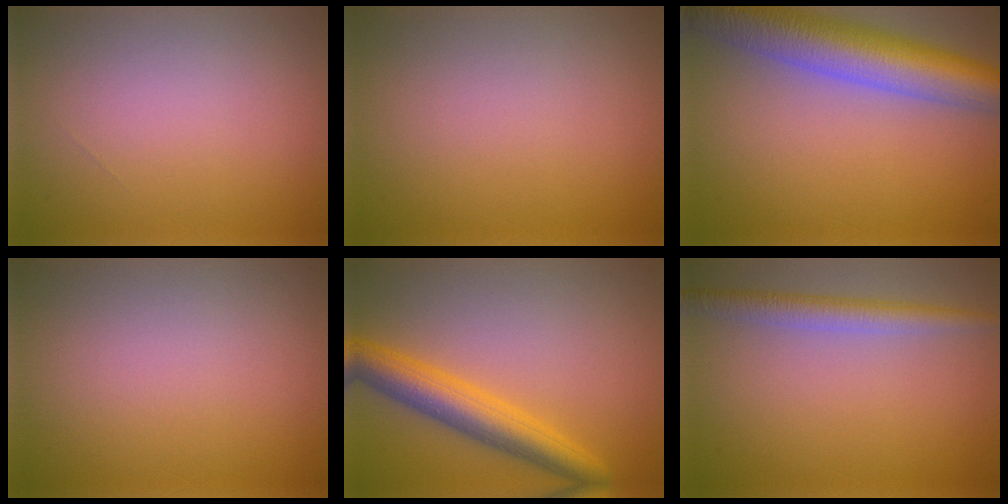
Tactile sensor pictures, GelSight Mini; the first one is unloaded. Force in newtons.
{"total": 0.0}
{"total": 9.3, "press": 9.3, "slide": 0.6}
{"total": 0.0}
{"total": 5.3, "press": 5.3, "slide": 0.2}
{"total": 3.0, "press": 3.0, "slide": 0.1}